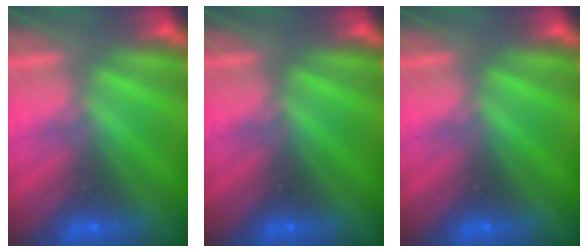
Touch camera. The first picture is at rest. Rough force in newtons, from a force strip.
{"total": 0.0}
{"total": 0.0}